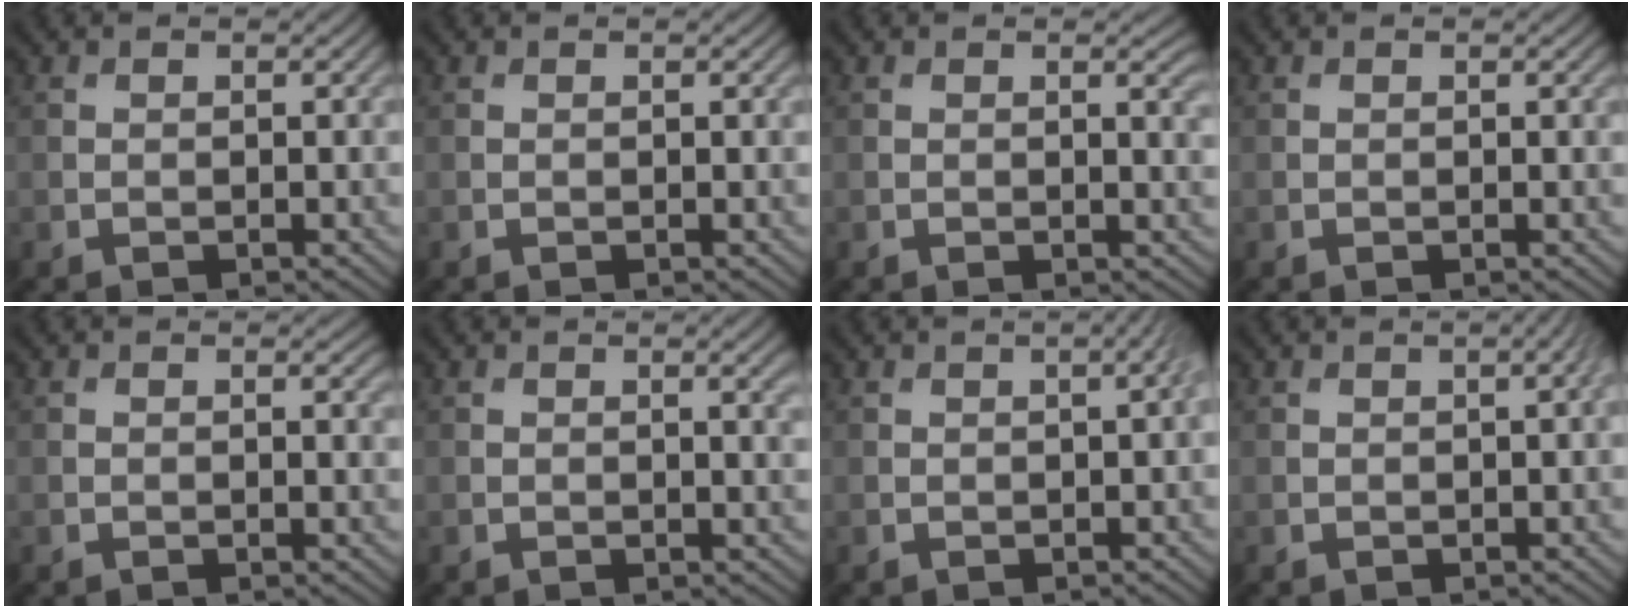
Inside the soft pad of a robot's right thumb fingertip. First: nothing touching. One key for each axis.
{"total": 0.0}
{"total": 1.4, "fx": 0.5, "fy": 0.2, "fz": 1.3, "tx": -0.016, "ty": -0.003, "tz": 0.007}
{"total": 0.0}
{"total": 0.5, "fx": 0.1, "fy": 0.1, "fz": 0.5, "tx": -0.005, "ty": -0.003, "tz": 0.000}
{"total": 1.7, "fx": 0.6, "fy": 0.3, "fz": 1.6, "tx": -0.018, "ty": 0.001, "tz": 0.009}
{"total": 2.1, "fx": 0.4, "fy": 0.5, "fz": 2.0, "tx": -0.023, "ty": 0.009, "tz": 0.003}
{"total": 1.8, "fx": 0.4, "fy": 0.4, "fz": 1.7, "tx": -0.020, "ty": 0.009, "tz": 0.001}